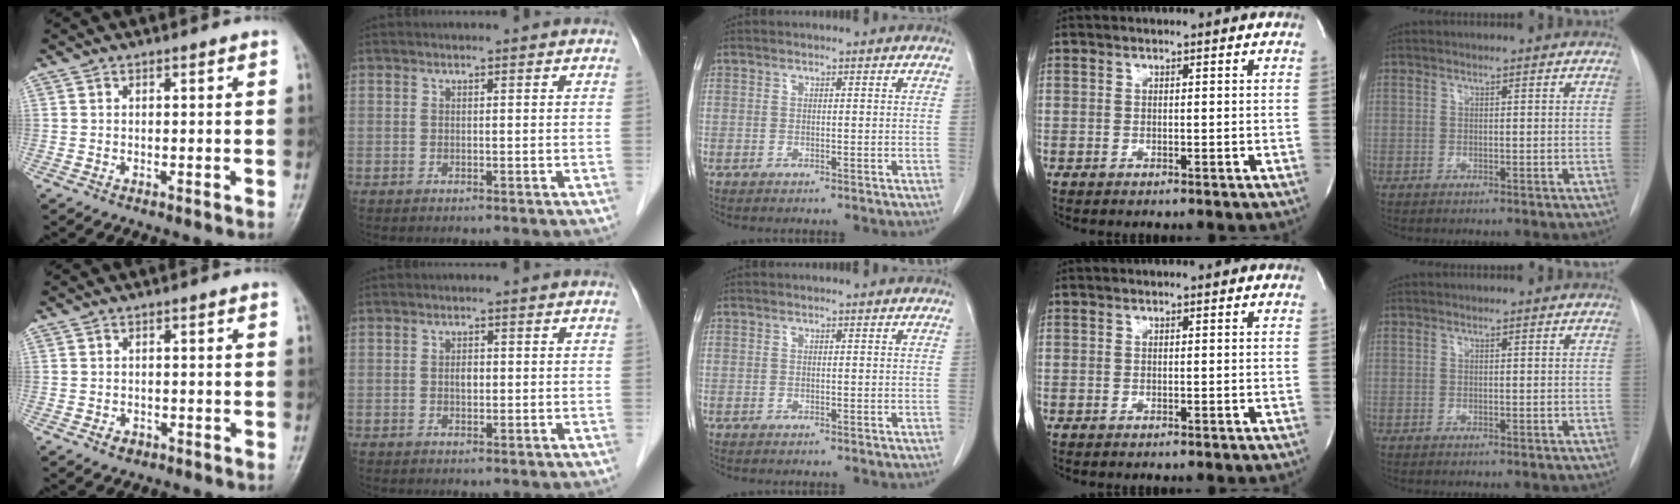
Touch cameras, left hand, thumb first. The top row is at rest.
{"thumb": {"total": 1.9, "force": [-1.0, 1.4, 0.8], "torque": [-0.008, 0.006, -0.013]}, "index": {"total": 1.4, "force": [-0.1, 0.8, 1.1], "torque": [-0.019, 0.002, -0.001]}}